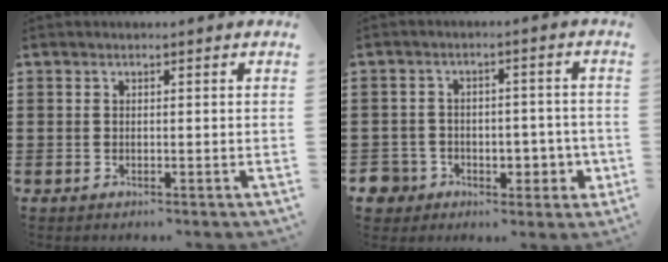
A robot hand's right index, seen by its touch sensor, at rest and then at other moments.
{"total": 5.9, "force": [-2.1, 5.0, 2.3], "torque": [-0.057, 0.009, -0.035]}